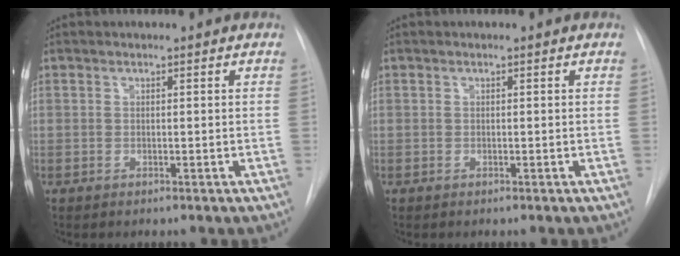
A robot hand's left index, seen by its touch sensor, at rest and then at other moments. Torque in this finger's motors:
{"motor_torque": [0.00, 0.00, 0.00, -0.01]}